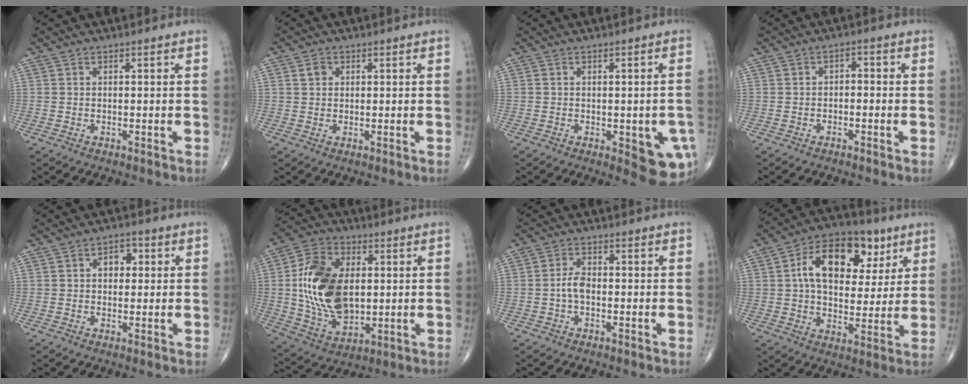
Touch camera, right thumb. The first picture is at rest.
{"total": 1.9, "force": [0.7, 1.6, 0.8], "torque": [-0.008, 0.001, 0.011]}
{"total": 9.6, "force": [-2.7, 3.8, 8.4], "torque": [-0.075, -0.005, -0.024]}
{"total": 1.8, "force": [-0.7, 1.2, 1.2], "torque": [-0.007, 0.012, -0.019]}
{"total": 4.1, "force": [0.7, 2.9, 2.8], "torque": [-0.021, 0.010, 0.005]}
{"total": 18.9, "force": [1.4, 11.9, 14.6], "torque": [-0.252, -0.006, 0.034]}
{"total": 3.1, "force": [-0.7, 1.7, 2.5], "torque": [-0.048, 0.010, -0.018]}
{"total": 17.4, "force": [5.8, 10.7, 12.5], "torque": [-0.164, 0.005, 0.089]}